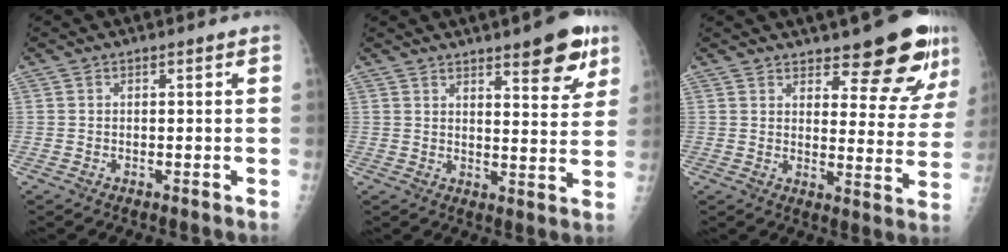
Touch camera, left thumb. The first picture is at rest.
{"total": 10.4, "force": [6.3, 2.8, 7.8], "torque": [-0.078, -0.033, 0.083]}
{"total": 13.3, "force": [9.7, 4.1, 8.2], "torque": [-0.065, -0.067, 0.123]}